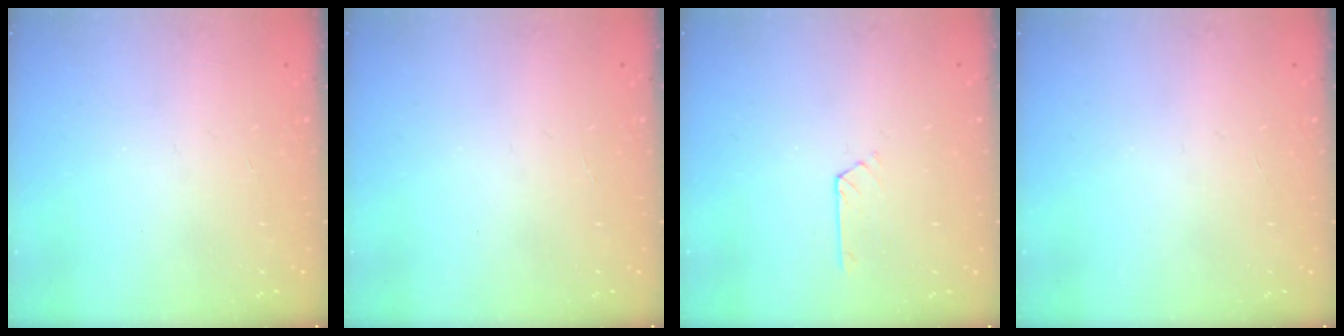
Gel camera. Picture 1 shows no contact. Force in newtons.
{"total": 0.0}
{"total": 2.1, "press": 2.0, "slide": 0.3}
{"total": 0.0}